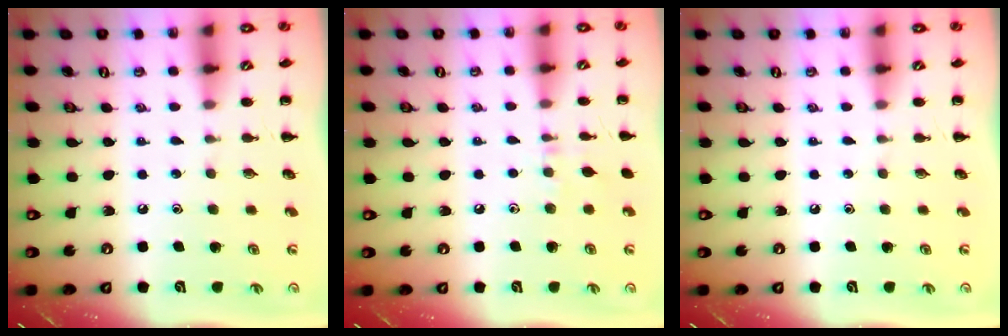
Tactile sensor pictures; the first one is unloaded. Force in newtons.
{"total": 5.9, "press": 5.8, "slide": 1.2}
{"total": 0.0}